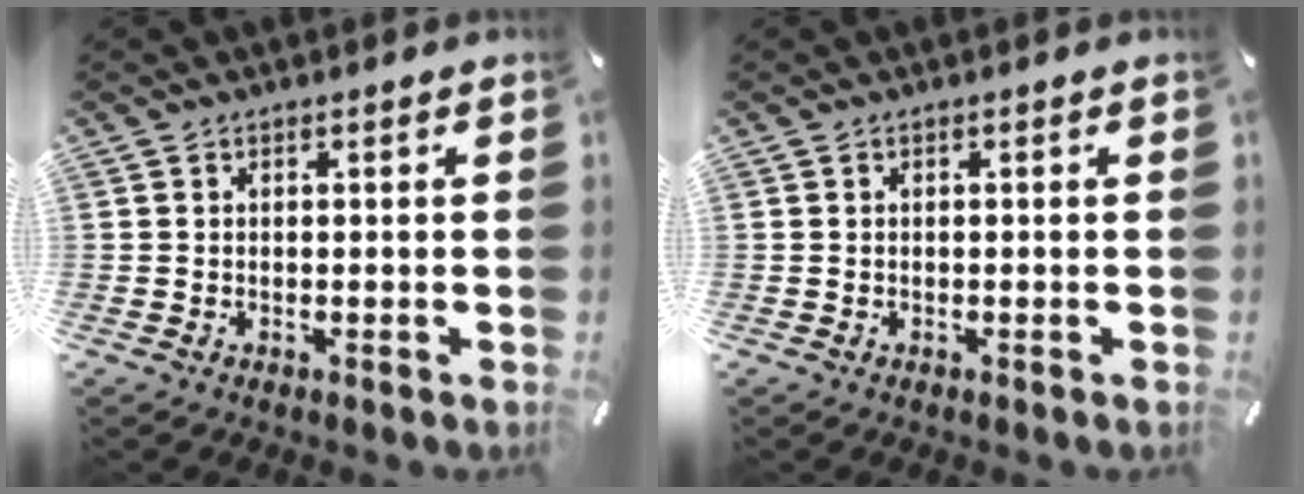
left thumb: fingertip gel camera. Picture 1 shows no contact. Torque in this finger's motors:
{"motor_torque": [0.00, 0.00, 0.00, 0.00, 0.00]}